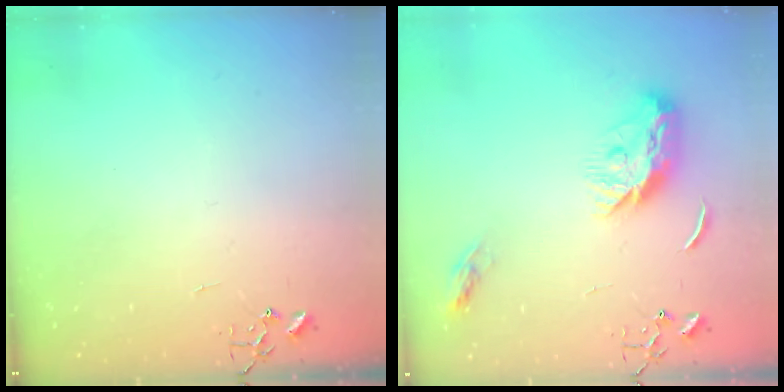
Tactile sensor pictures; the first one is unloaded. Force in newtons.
{"total": 11.0, "press": 11.0, "slide": 0.1}